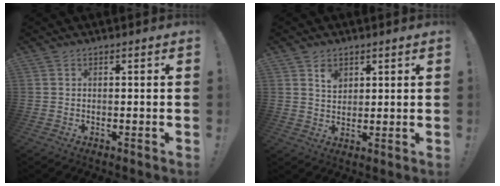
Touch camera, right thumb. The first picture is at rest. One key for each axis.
{"total": 4.3, "fx": 2.6, "fy": 3.1, "fz": 1.5, "tx": -0.008, "ty": -0.016, "tz": 0.044}